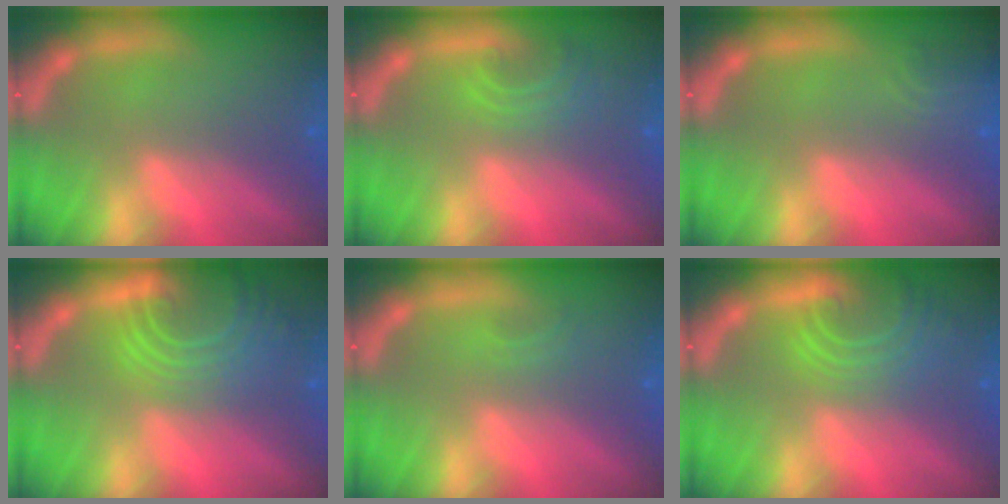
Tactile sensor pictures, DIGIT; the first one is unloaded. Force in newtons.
{"total": 2.9}
{"total": 2.4}
{"total": 9.5}
{"total": 0.9}
{"total": 6.6}